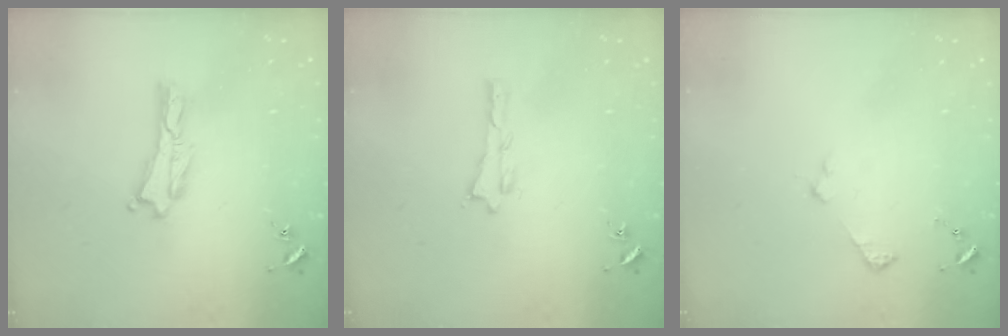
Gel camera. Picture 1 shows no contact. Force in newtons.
{"total": 0.0}
{"total": 2.9, "press": 2.9, "slide": 0.3}